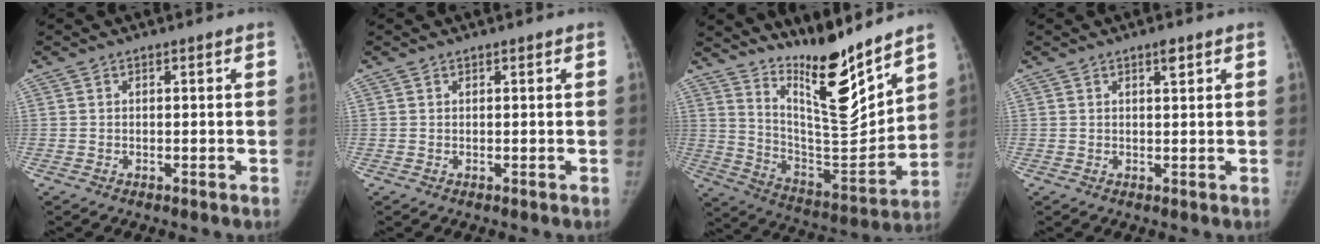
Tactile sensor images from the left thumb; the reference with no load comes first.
{"total": 0.0}
{"total": 19.0, "force": [15.0, 3.1, 11.2], "torque": [-0.134, -0.127, 0.264]}
{"total": 1.8, "force": [1.1, 0.5, 1.3], "torque": [-0.015, -0.005, 0.017]}